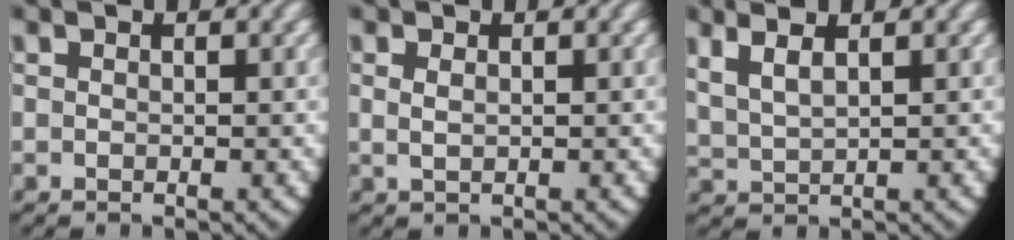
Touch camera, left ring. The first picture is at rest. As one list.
[{"total": 0.7, "force": [0.3, 0.1, 0.6], "torque": [-0.018, -0.009, 0.015]}, {"total": 3.9, "force": [2.1, 2.3, 2.4], "torque": [-0.057, 0.007, 0.041]}]